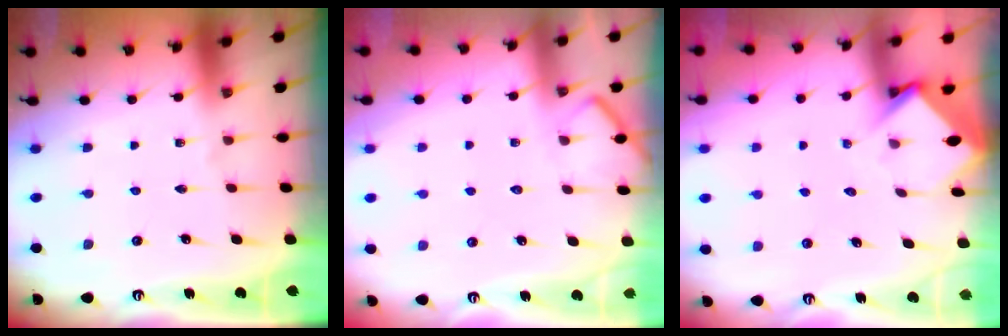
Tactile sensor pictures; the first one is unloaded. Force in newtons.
{"total": 5.9, "press": 5.9, "slide": 0.4}
{"total": 3.5, "press": 3.5, "slide": 0.2}